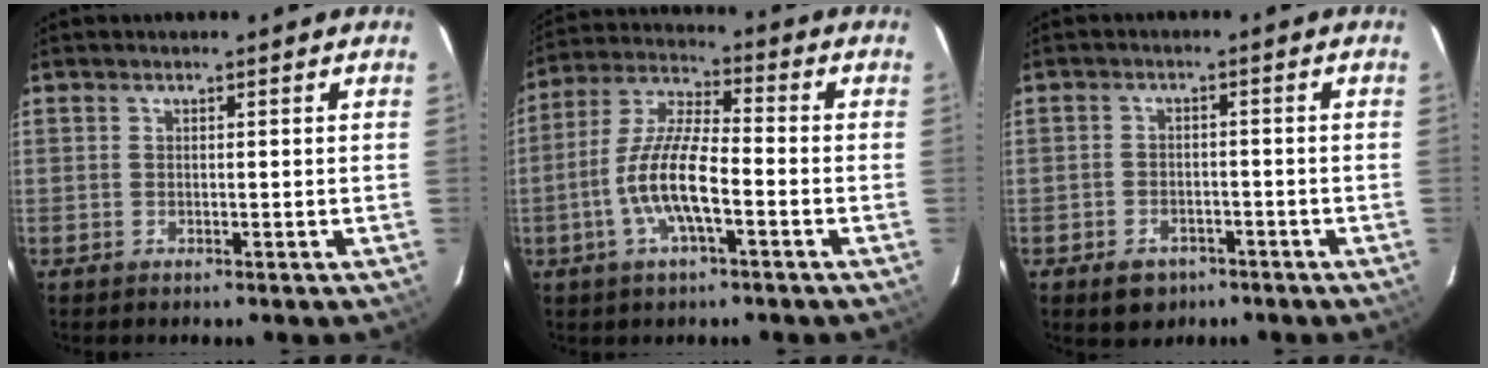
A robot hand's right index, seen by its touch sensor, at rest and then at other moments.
{"total": 11.2, "force": [-3.8, 2.8, 10.2], "torque": [-0.216, 0.003, -0.074]}
{"total": 5.5, "force": [-3.5, 3.8, 1.8], "torque": [-0.048, 0.004, -0.044]}